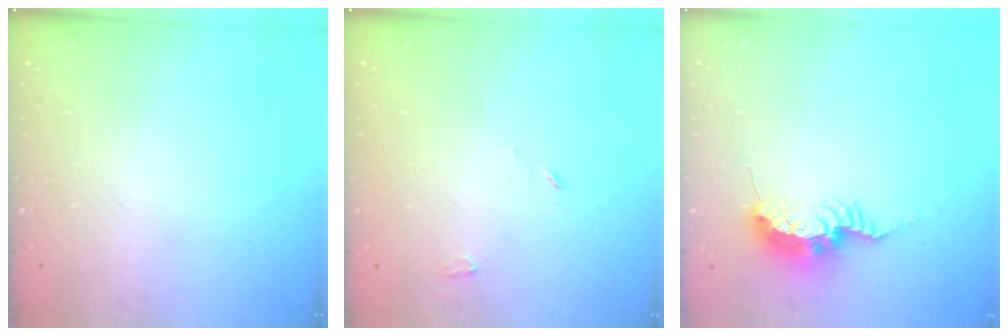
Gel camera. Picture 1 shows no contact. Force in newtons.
{"total": 2.8, "press": 2.8, "slide": 0.2}
{"total": 9.5, "press": 9.5, "slide": 0.8}